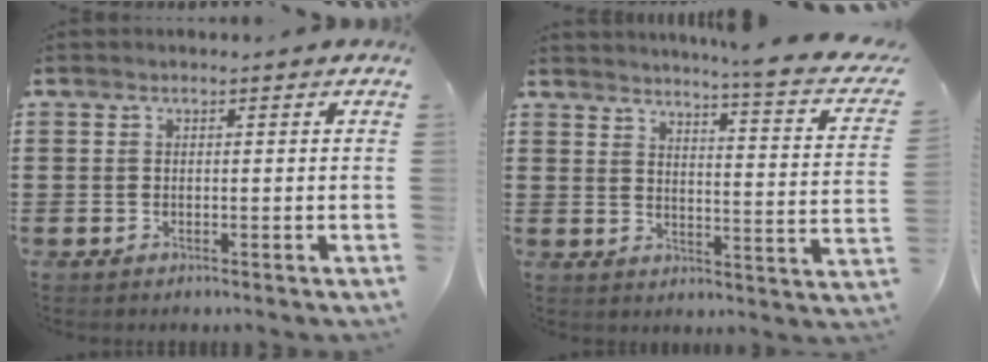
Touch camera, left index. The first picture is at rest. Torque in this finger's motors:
{"motor_torque": [1.17, -0.97, 0.16, 0.03]}